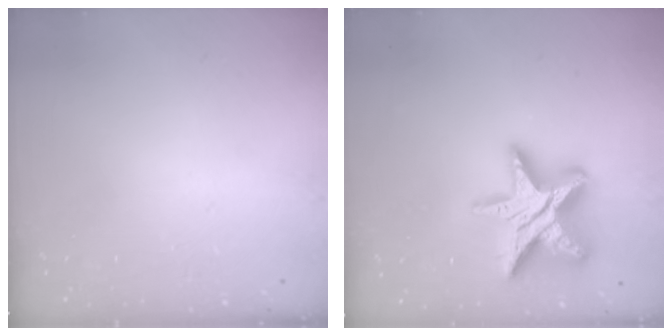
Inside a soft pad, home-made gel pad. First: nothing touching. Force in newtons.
{"total": 20.3, "press": 20.2, "slide": 1.8}